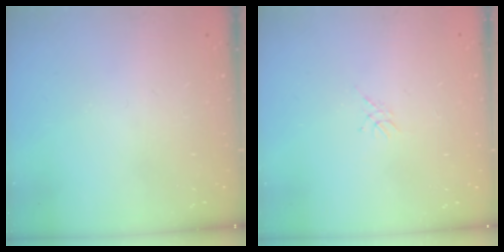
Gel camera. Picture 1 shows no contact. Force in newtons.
{"total": 1.1, "press": 1.1, "slide": 0.3}